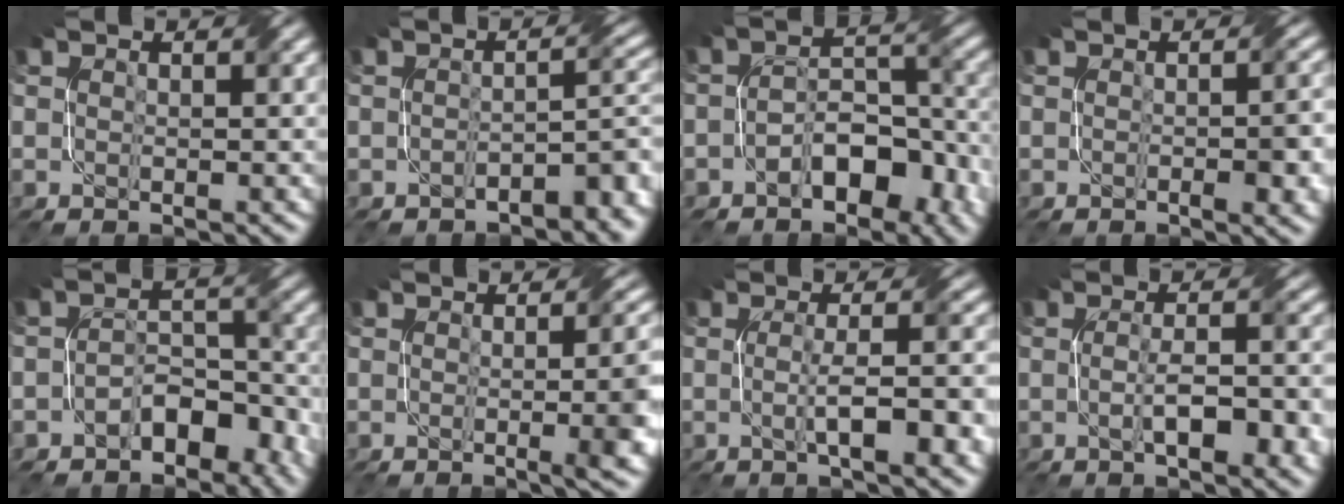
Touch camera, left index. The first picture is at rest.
{"total": 3.8, "force": [-2.4, 1.3, 2.7], "torque": [-0.040, 0.005, -0.036]}
{"total": 5.6, "force": [-2.7, 3.0, 3.9], "torque": [-0.056, 0.008, -0.045]}
{"total": 3.8, "force": [-0.7, 1.0, 3.6], "torque": [-0.039, 0.003, -0.008]}
{"total": 4.6, "force": [-2.6, 2.6, 2.8], "torque": [-0.034, 0.005, -0.043]}
{"total": 8.2, "force": [-0.6, 3.0, 7.6], "torque": [-0.049, 0.005, -0.008]}
{"total": 6.6, "force": [-1.0, 1.4, 6.4], "torque": [-0.089, 0.001, -0.015]}
{"total": 5.9, "force": [-1.2, 1.4, 5.5], "torque": [-0.089, -0.003, -0.016]}